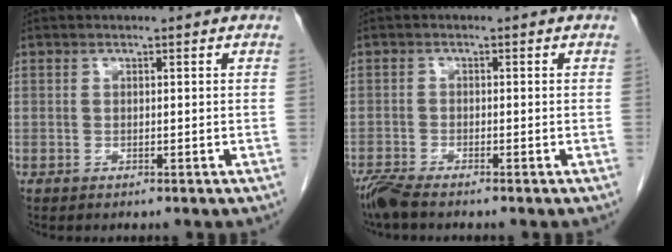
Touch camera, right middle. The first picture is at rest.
{"total": 3.0, "force": [-2.7, 0.0, 1.4], "torque": [-0.035, -0.012, -0.056]}